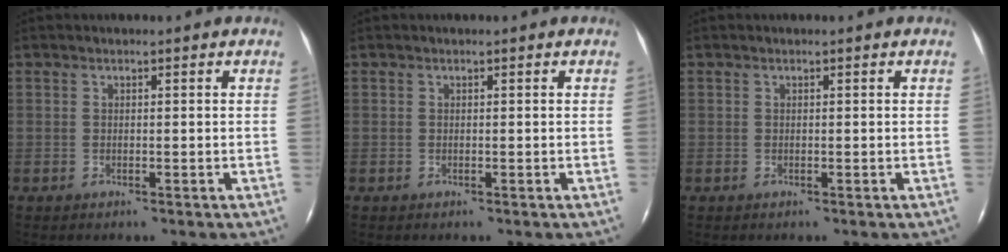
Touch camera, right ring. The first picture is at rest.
{"total": 0.0}
{"total": 0.0}